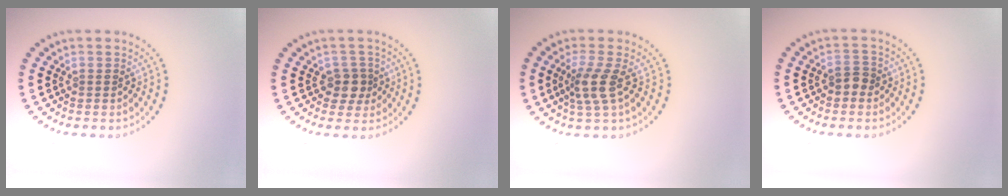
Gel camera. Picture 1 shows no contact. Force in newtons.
{"total": 2.0, "press": 1.7, "slide": 1.0}
{"total": 2.9, "press": 2.3, "slide": 1.8}
{"total": 1.5, "press": 1.4, "slide": 0.5}